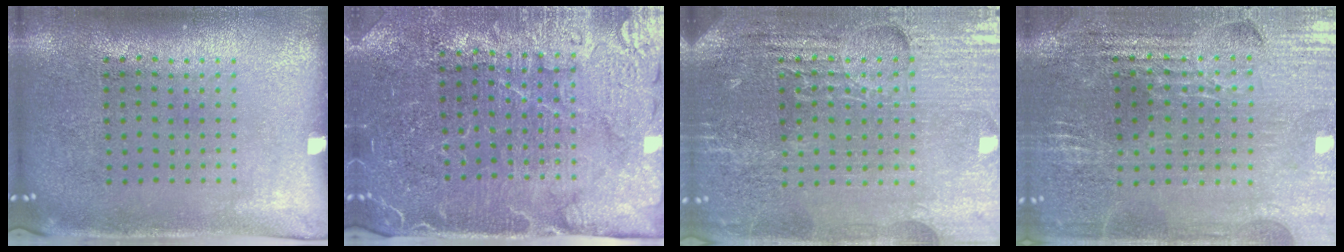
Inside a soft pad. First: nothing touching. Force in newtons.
{"total": 4.6, "press": 4.4, "slide": 1.5}
{"total": 4.9, "press": 4.6, "slide": 1.7}
{"total": 3.0, "press": 3.0, "slide": 0.4}